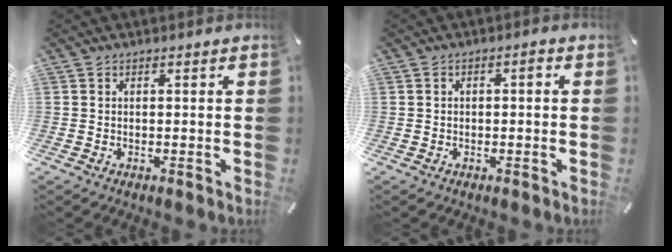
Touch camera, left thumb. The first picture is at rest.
{"total": 1.8, "force": [-0.4, 0.9, 1.5], "torque": [-0.028, 0.008, -0.009]}